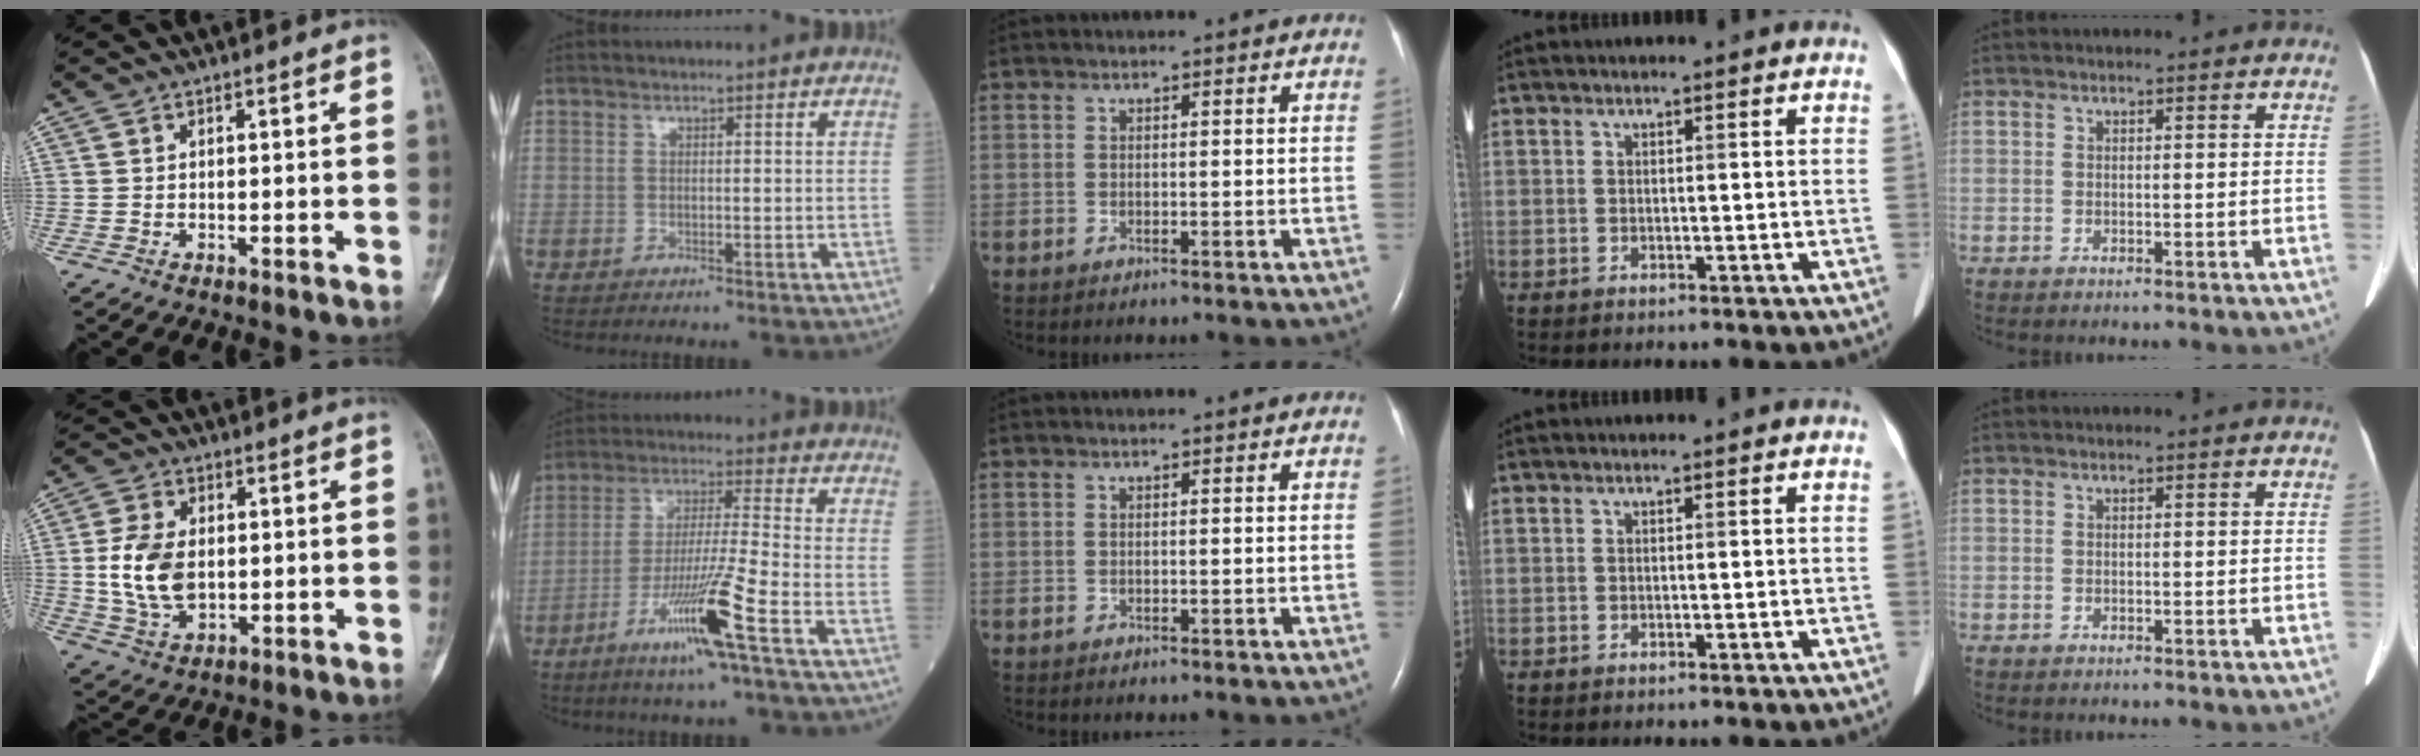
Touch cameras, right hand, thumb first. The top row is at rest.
{"thumb": {"total": 10.4, "force": [0.3, 6.7, 8.0], "torque": [-0.153, -0.003, 0.012]}, "index": {"total": 12.2, "force": [-6.2, -1.2, 10.4], "torque": [-0.196, -0.020, -0.118]}}